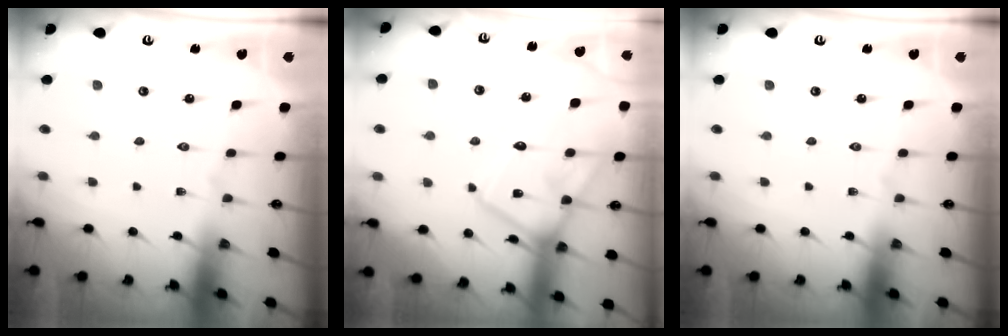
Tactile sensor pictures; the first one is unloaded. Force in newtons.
{"total": 16.1, "press": 16.1, "slide": 1.4}
{"total": 0.0}